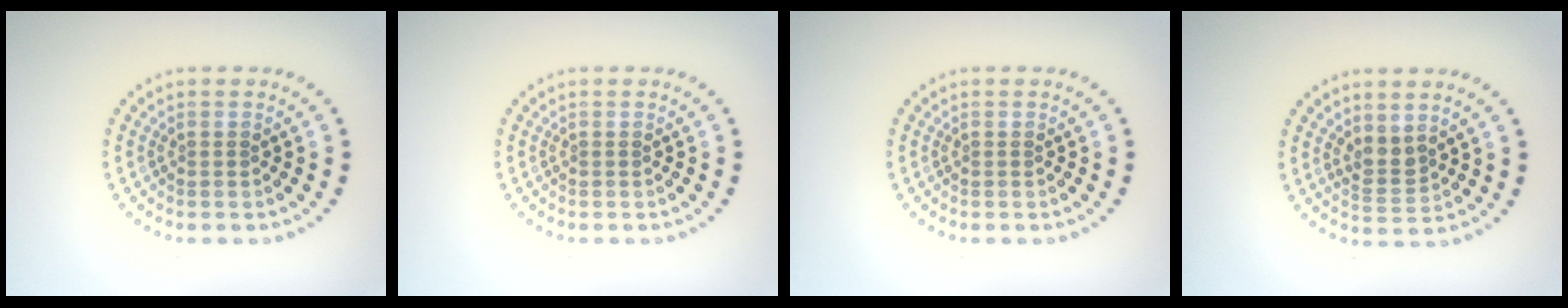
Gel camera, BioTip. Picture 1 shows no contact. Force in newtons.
{"total": 0.0}
{"total": 0.0}
{"total": 2.1, "press": 1.7, "slide": 1.3}